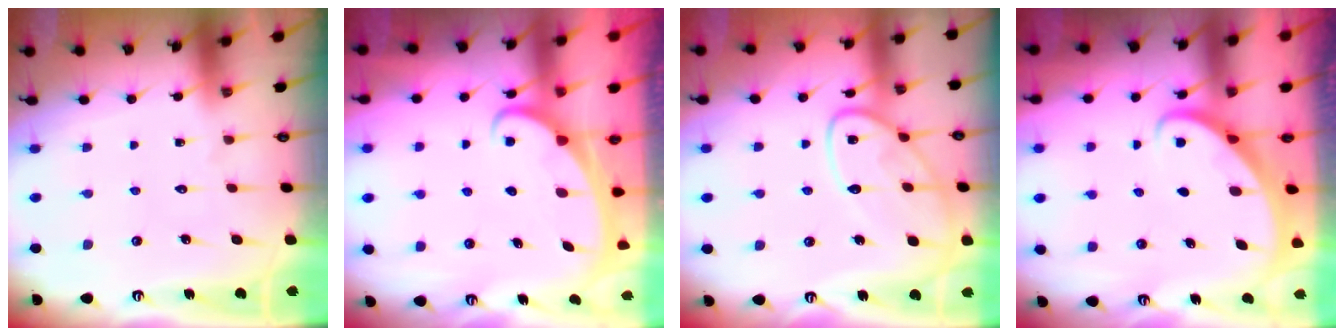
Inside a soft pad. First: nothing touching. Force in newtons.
{"total": 2.4, "press": 2.3, "slide": 0.3}
{"total": 13.5, "press": 13.4, "slide": 1.2}
{"total": 2.8, "press": 2.8, "slide": 0.2}